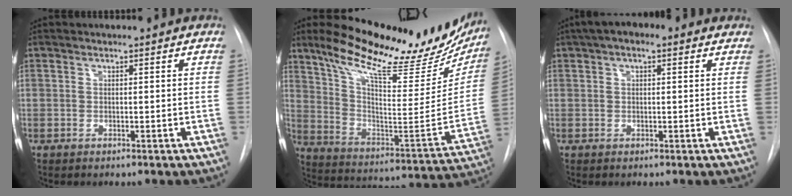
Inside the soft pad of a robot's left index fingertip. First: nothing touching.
{"total": 28.1, "force": [22.4, 8.0, 14.9], "torque": [-0.232, -0.018, 0.317]}
{"total": 5.2, "force": [2.9, 2.1, 3.7], "torque": [-0.064, 0.032, 0.038]}